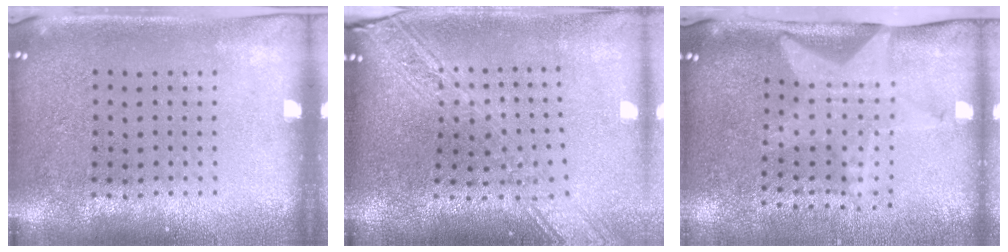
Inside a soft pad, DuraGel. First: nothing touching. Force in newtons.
{"total": 2.5, "press": 2.1, "slide": 1.4}
{"total": 2.1, "press": 1.5, "slide": 1.4}